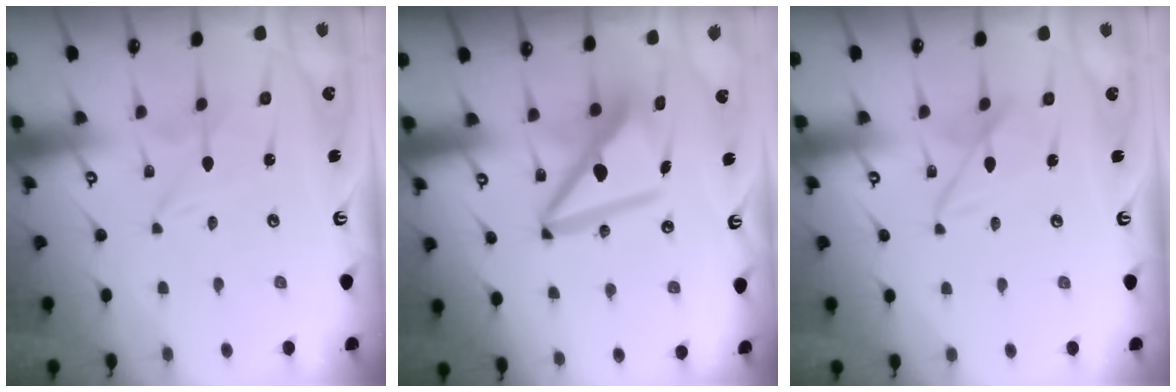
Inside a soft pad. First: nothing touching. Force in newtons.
{"total": 12.4, "press": 12.3, "slide": 1.2}
{"total": 6.6, "press": 6.5, "slide": 0.5}